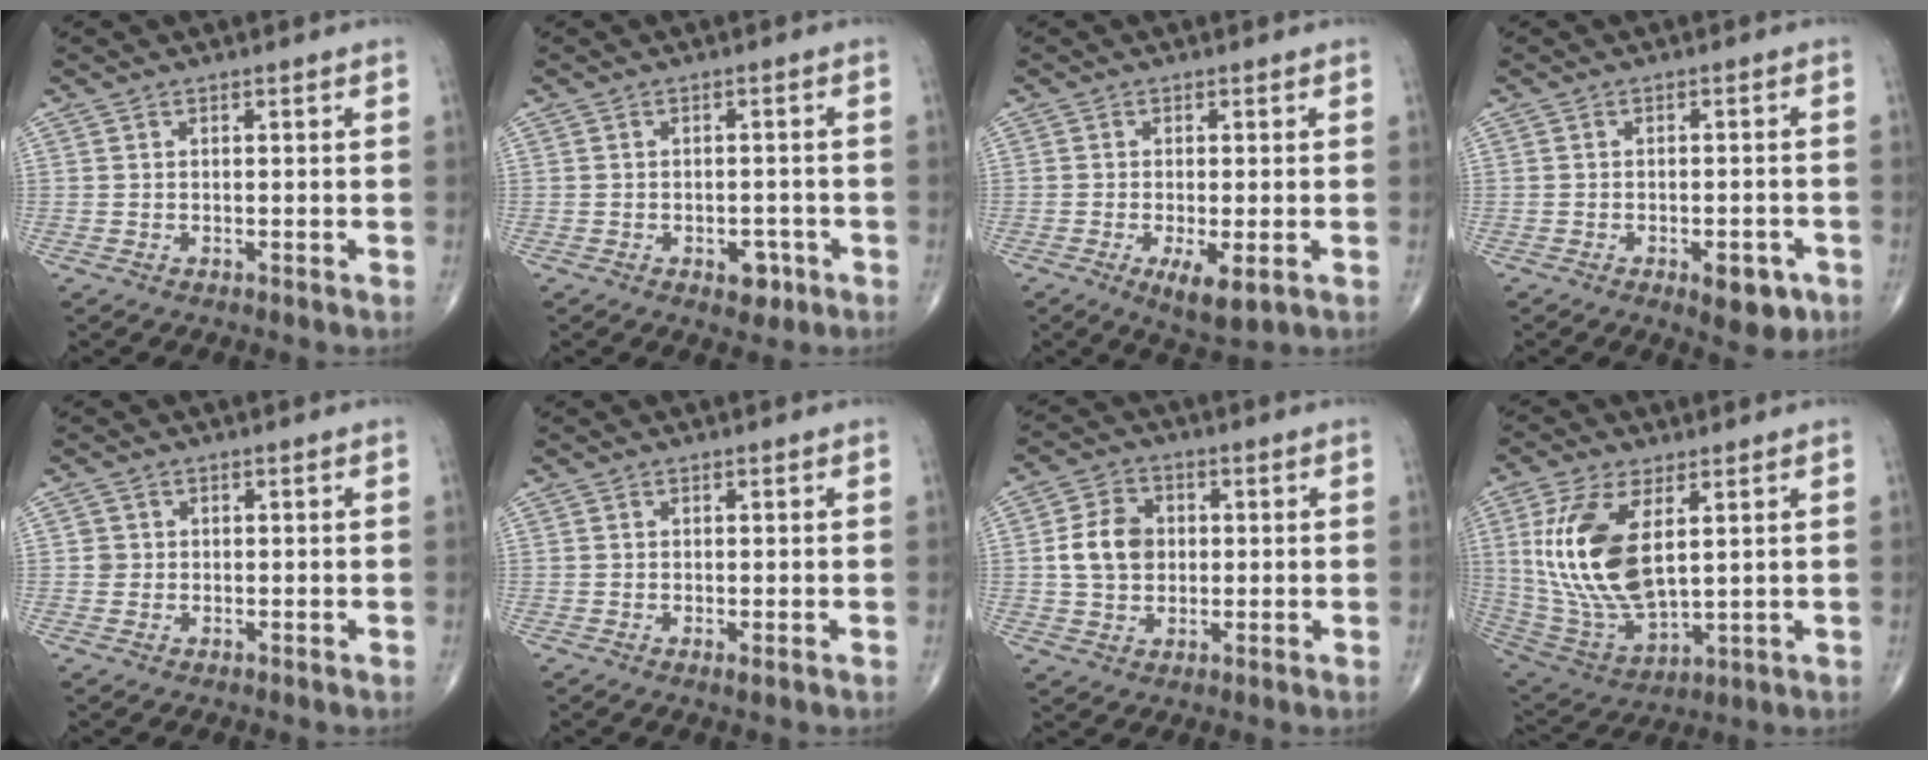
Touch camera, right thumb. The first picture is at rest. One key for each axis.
{"total": 3.7, "fx": -1.7, "fy": 2.3, "fz": 2.3, "tx": -0.010, "ty": 0.009, "tz": -0.020}
{"total": 5.7, "fx": -1.8, "fy": 1.7, "fz": 5.1, "tx": -0.088, "ty": -0.016, "tz": -0.026}
{"total": 5.9, "fx": -2.8, "fy": 2.6, "fz": 4.6, "tx": -0.044, "ty": 0.007, "tz": -0.030}
{"total": 1.5, "fx": 0.0, "fy": 1.5, "fz": 0.1, "tx": 0.007, "ty": 0.005, "tz": -0.001}
{"total": 0.8, "fx": -0.1, "fy": 0.1, "fz": 0.8, "tx": -0.016, "ty": -0.005, "tz": -0.003}
{"total": 8.2, "fx": 0.6, "fy": 6.5, "fz": 5.1, "tx": -0.072, "ty": 0.007, "tz": 0.007}
{"total": 18.0, "fx": 4.0, "fy": 8.6, "fz": 15.3, "tx": -0.313, "ty": -0.023, "tz": 0.090}